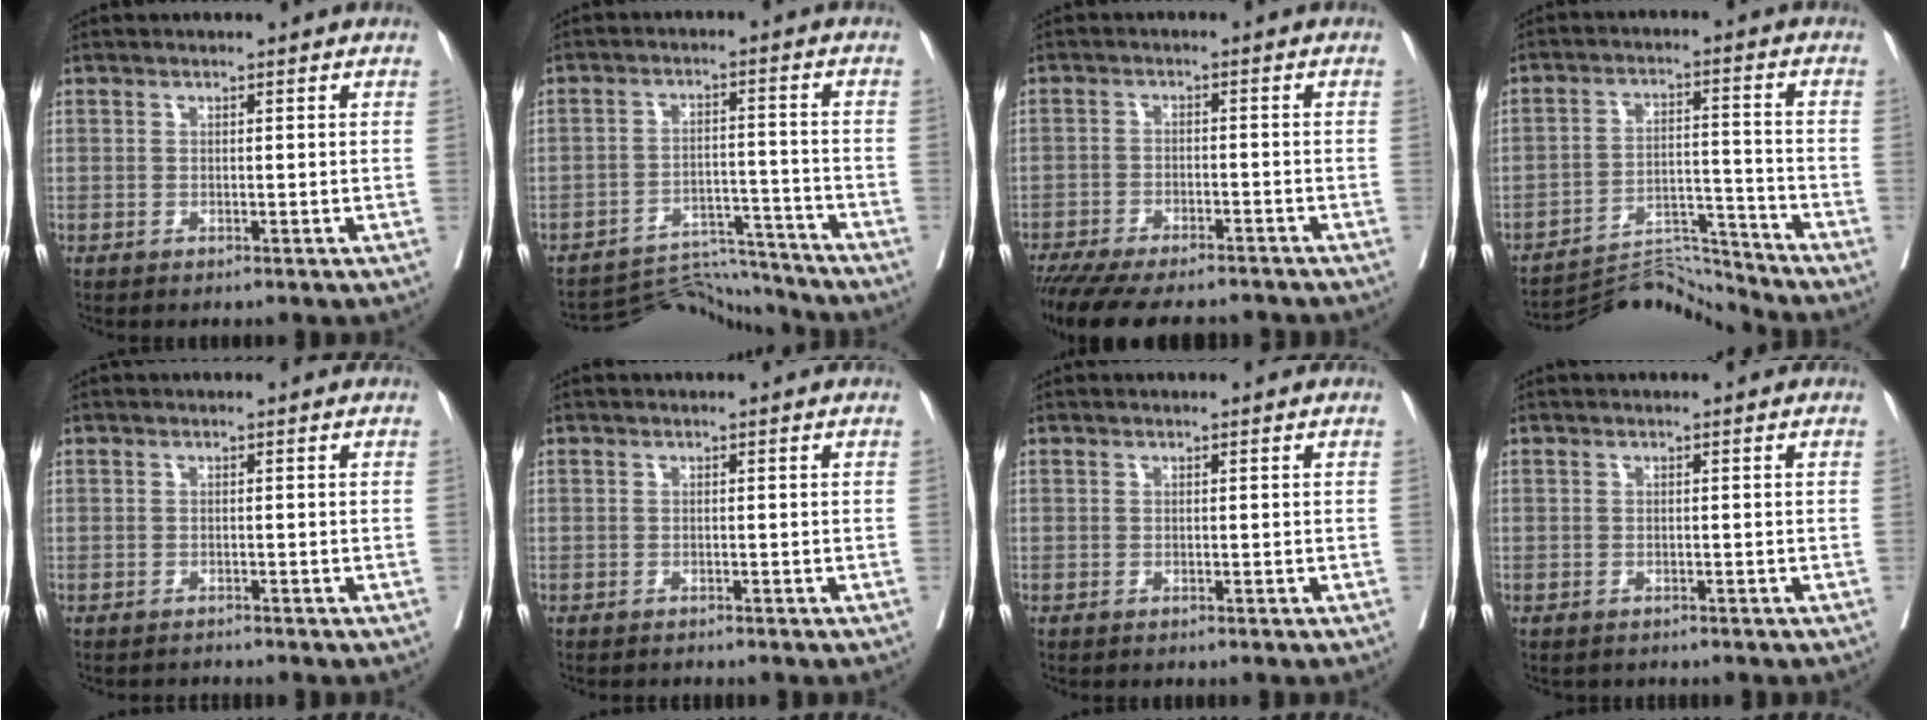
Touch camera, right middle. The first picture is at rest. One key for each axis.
{"total": 8.7, "fx": -8.6, "fy": 0.1, "fz": -1.7, "tx": 0.026, "ty": 0.019, "tz": -0.137}
{"total": 14.8, "fx": -12.7, "fy": 3.4, "fz": 6.9, "tx": -0.145, "ty": -0.025, "tz": -0.185}
{"total": 8.7, "fx": -8.4, "fy": -1.6, "fz": -1.7, "tx": 0.023, "ty": 0.028, "tz": -0.143}
{"total": 0.8, "fx": -0.7, "fy": 0.0, "fz": -0.3, "tx": 0.000, "ty": -0.006, "tz": -0.013}
{"total": 0.6, "fx": -0.6, "fy": 0.0, "fz": 0.0, "tx": -0.005, "ty": -0.003, "tz": -0.011}
{"total": 0.0}
{"total": 1.0, "fx": -0.8, "fy": 0.5, "fz": 0.0, "tx": -0.010, "ty": 0.000, "tz": -0.014}